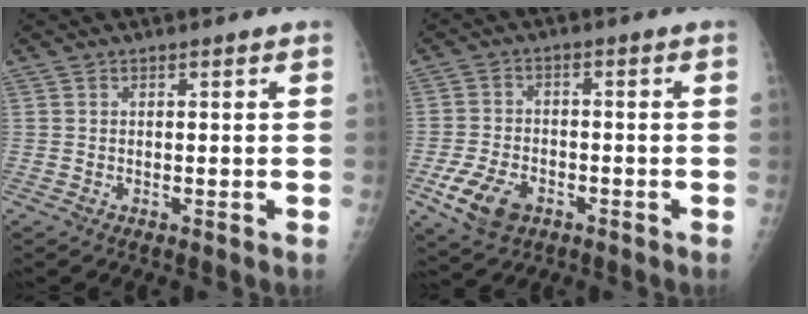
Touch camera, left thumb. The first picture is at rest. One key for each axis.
{"total": 8.5, "fx": -3.9, "fy": 5.4, "fz": 5.2, "tx": -0.099, "ty": 0.010, "tz": -0.066}